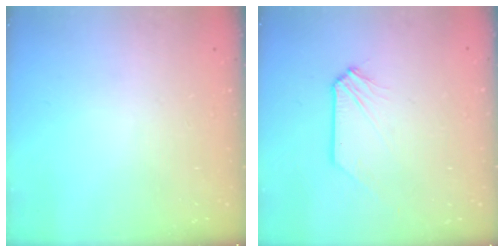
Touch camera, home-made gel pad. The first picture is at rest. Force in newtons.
{"total": 0.0}